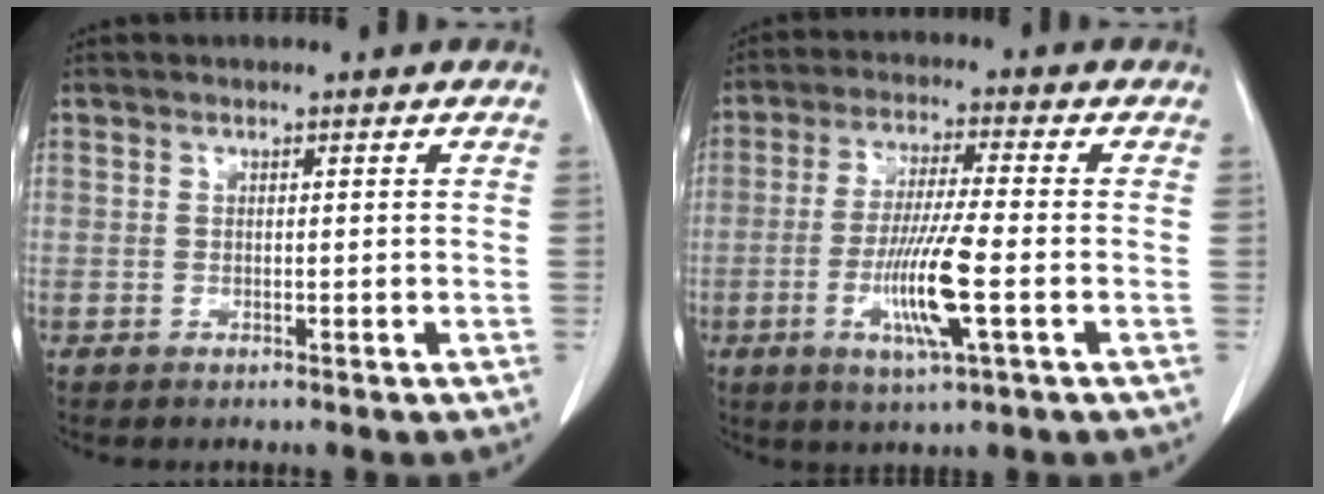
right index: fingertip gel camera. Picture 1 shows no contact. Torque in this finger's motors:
{"motor_torque": [1.99, -0.15, 0.85, 0.18]}